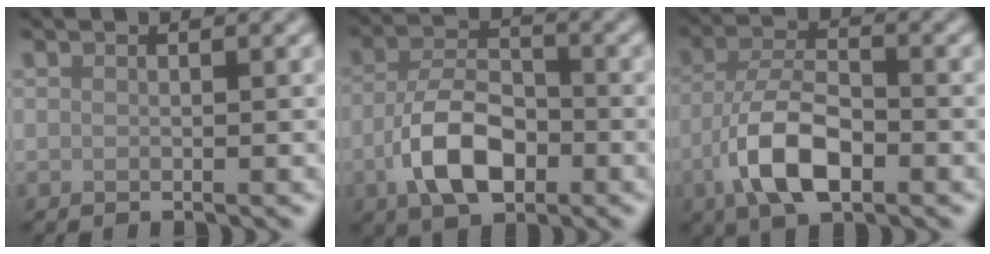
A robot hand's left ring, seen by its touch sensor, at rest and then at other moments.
{"total": 6.4, "force": [-2.5, 3.5, 4.8], "torque": [-0.089, 0.000, -0.052]}
{"total": 6.6, "force": [-2.9, 2.9, 5.2], "torque": [-0.100, 0.003, -0.061]}